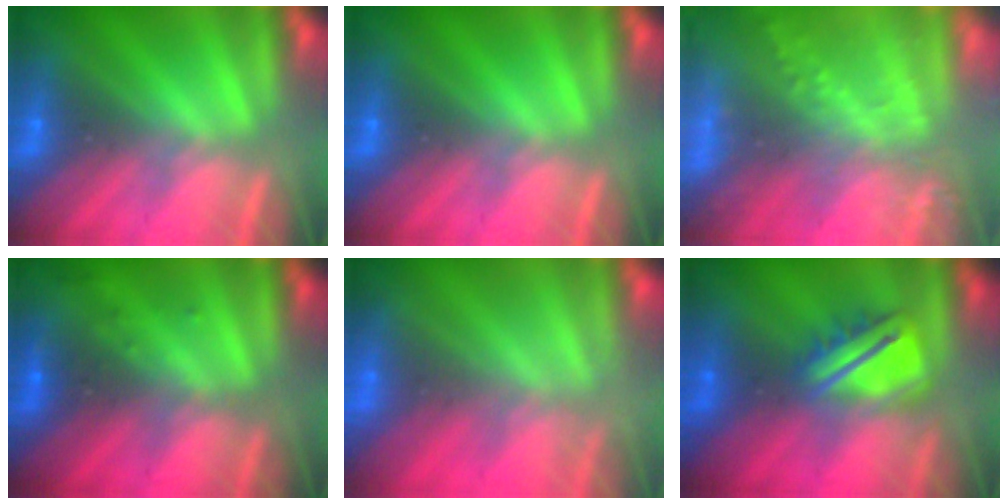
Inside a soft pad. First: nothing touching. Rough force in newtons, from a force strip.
{"total": 0.0}
{"total": 8.5}
{"total": 2.8}
{"total": 8.6}
{"total": 4.9}